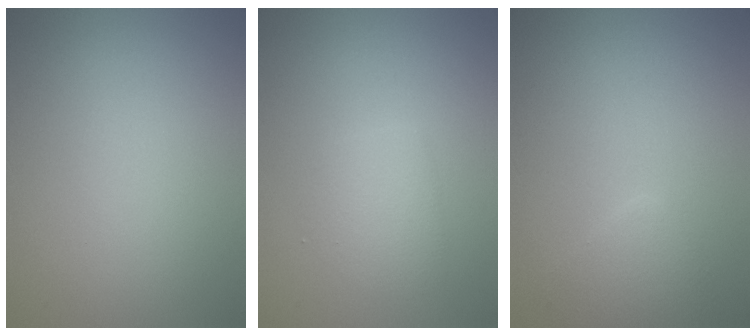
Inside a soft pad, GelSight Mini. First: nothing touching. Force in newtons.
{"total": 1.9, "press": 1.9, "slide": 0.1}
{"total": 2.3, "press": 2.3, "slide": 0.1}